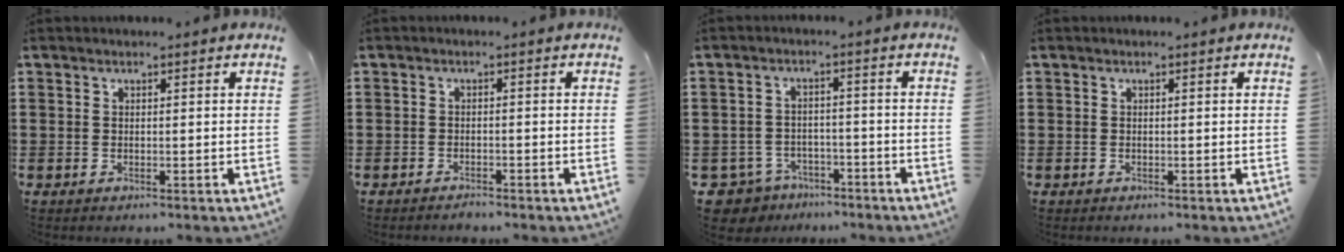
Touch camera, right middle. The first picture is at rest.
{"total": 1.1, "force": [-1.1, 0.2, -0.1], "torque": [-0.002, 0.004, -0.025]}
{"total": 4.0, "force": [-3.6, 1.6, 0.4], "torque": [-0.038, -0.003, -0.082]}
{"total": 0.0}